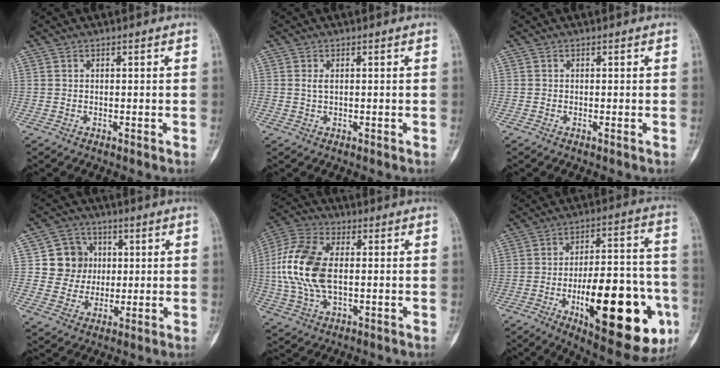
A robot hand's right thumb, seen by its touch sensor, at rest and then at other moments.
{"total": 1.1, "force": [0.4, 0.5, 0.9], "torque": [-0.019, 0.000, 0.008]}
{"total": 0.0}
{"total": 9.2, "force": [1.6, 8.7, 2.4], "torque": [0.008, 0.007, 0.028]}
{"total": 15.1, "force": [0.5, 8.6, 12.5], "torque": [-0.271, 0.014, 0.006]}
{"total": 28.8, "force": [-9.6, 10.6, 25.0], "torque": [-0.322, 0.024, -0.125]}